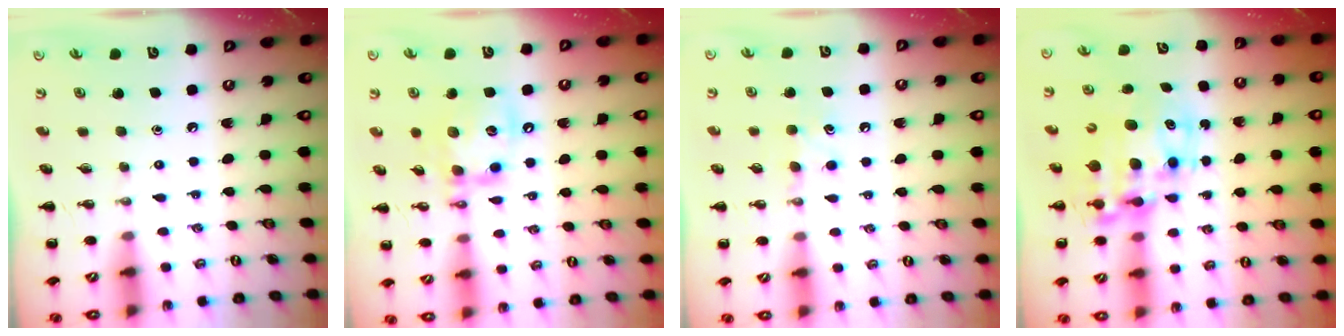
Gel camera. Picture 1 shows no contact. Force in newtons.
{"total": 13.6, "press": 13.5, "slide": 1.9}
{"total": 6.1, "press": 5.9, "slide": 1.7}
{"total": 11.1, "press": 10.8, "slide": 2.7}